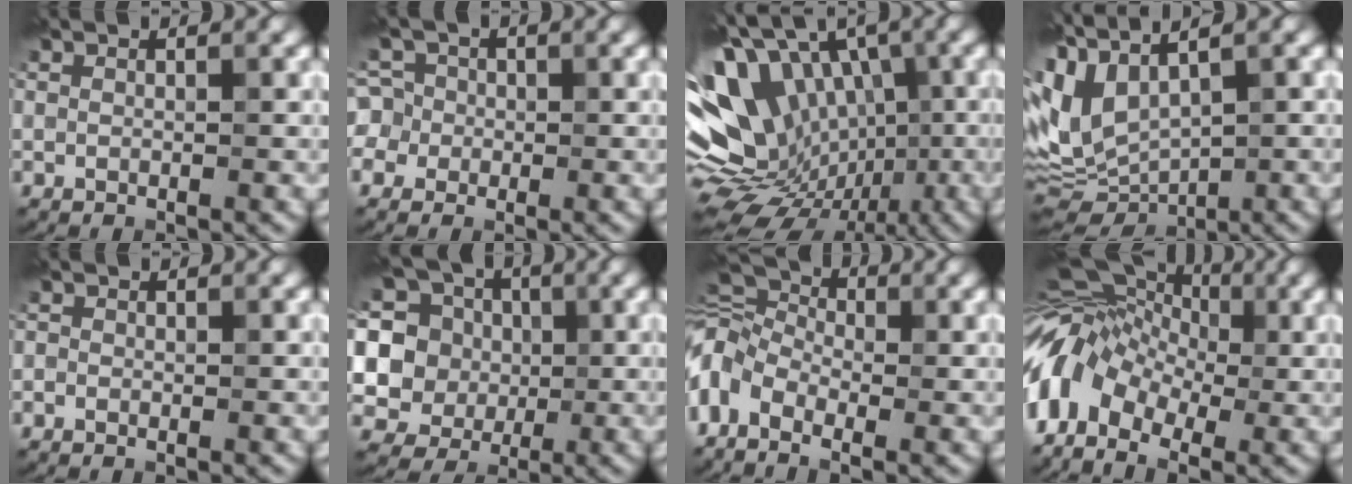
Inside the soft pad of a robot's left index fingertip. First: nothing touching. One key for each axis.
{"total": 4.6, "fx": -1.4, "fy": 4.4, "fz": 0.3, "tx": 0.005, "ty": 0.019, "tz": -0.054}
{"total": 16.3, "fx": -2.8, "fy": 12.3, "fz": 10.3, "tx": -0.166, "ty": 0.028, "tz": -0.047}
{"total": 8.7, "fx": 0.8, "fy": 3.9, "fz": 7.8, "tx": -0.197, "ty": -0.008, "tz": 0.048}
{"total": 0.7, "fx": -0.5, "fy": 0.2, "fz": -0.3, "tx": 0.007, "ty": -0.007, "tz": -0.008}
{"total": 10.7, "fx": 2.2, "fy": 9.7, "fz": 4.0, "tx": -0.122, "ty": 0.036, "tz": 0.013}
{"total": 7.4, "fx": -2.6, "fy": 4.7, "fz": 5.1, "tx": -0.111, "ty": 0.014, "tz": -0.053}
{"total": 6.5, "fx": -2.8, "fy": 4.7, "fz": 3.5, "tx": -0.065, "ty": 0.002, "tz": -0.073}